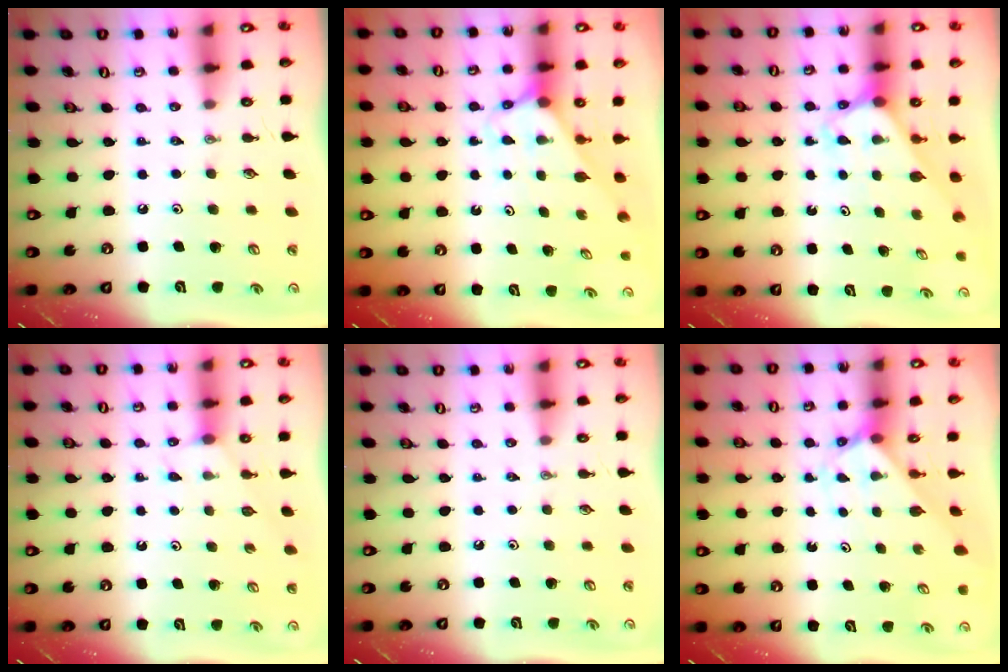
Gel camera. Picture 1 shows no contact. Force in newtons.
{"total": 4.0, "press": 4.0, "slide": 0.2}
{"total": 2.6, "press": 2.6, "slide": 0.2}
{"total": 2.7, "press": 2.7, "slide": 0.3}
{"total": 0.0}
{"total": 2.1, "press": 2.1, "slide": 0.1}